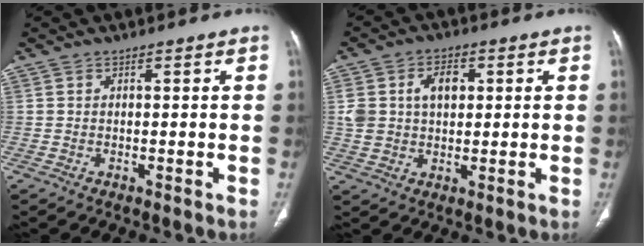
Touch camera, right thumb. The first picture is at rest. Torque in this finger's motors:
{"motor_torque": [0.74, 0.67, 0.84, -0.08, 0.03]}